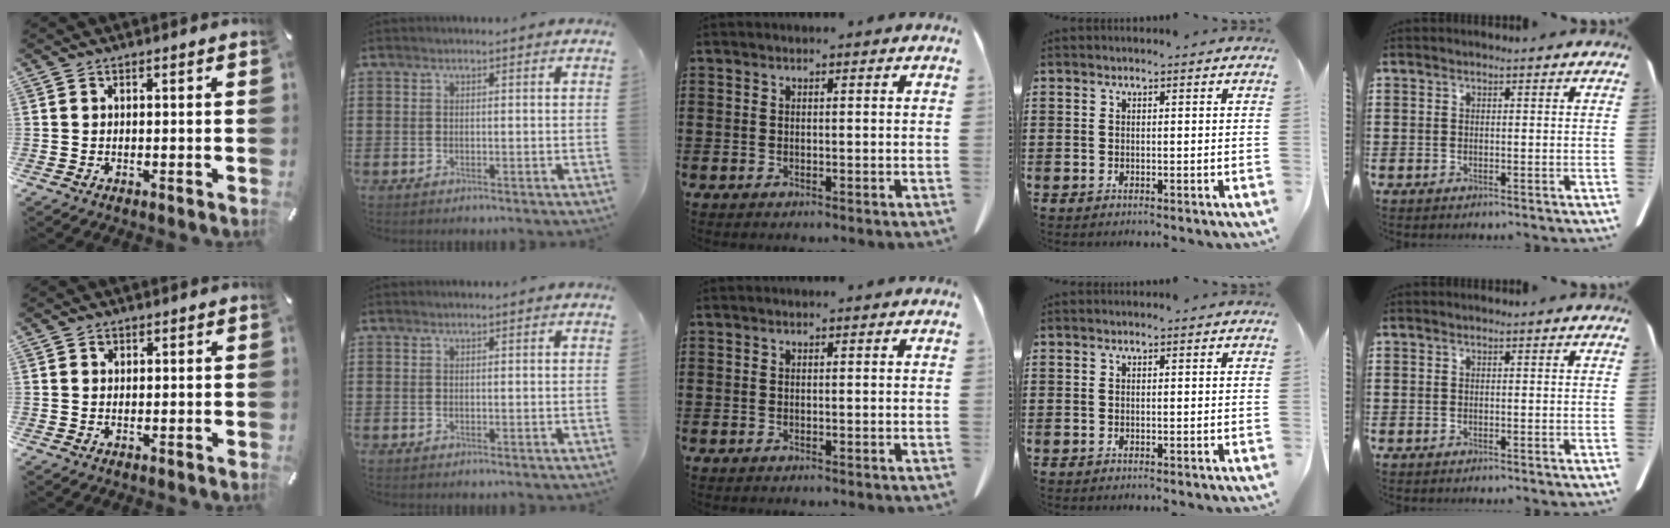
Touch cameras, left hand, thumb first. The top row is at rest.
{"thumb": {"total": 0.9, "force": [0.4, 0.8, 0.2], "torque": [0.004, 0.002, 0.004]}}